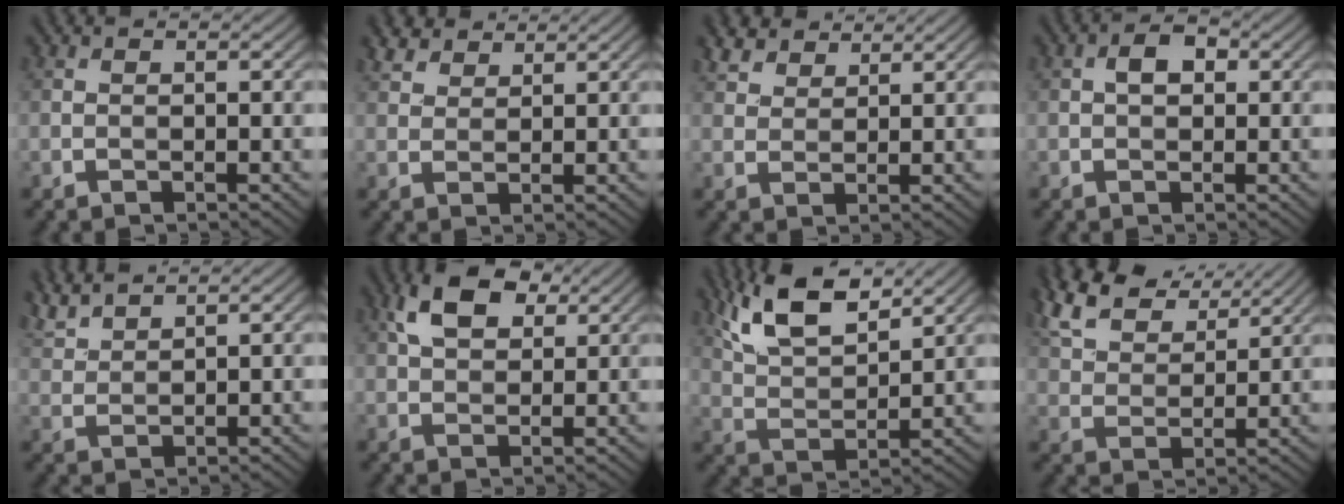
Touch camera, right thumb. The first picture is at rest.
{"total": 3.4, "force": [2.7, 1.6, 1.3], "torque": [-0.032, 0.007, 0.058]}
{"total": 4.1, "force": [3.2, 2.0, 1.6], "torque": [-0.041, 0.008, 0.067]}
{"total": 2.7, "force": [0.4, 1.8, 2.0], "torque": [-0.034, 0.004, 0.002]}
{"total": 4.3, "force": [3.8, 0.7, 1.8], "torque": [-0.048, 0.010, 0.083]}
{"total": 7.2, "force": [3.3, 4.1, 4.9], "torque": [-0.101, 0.009, 0.058]}
{"total": 10.1, "force": [6.7, 3.6, 6.7], "torque": [-0.151, 0.008, 0.135]}
{"total": 10.2, "force": [7.4, 4.3, 5.6], "torque": [-0.150, 0.021, 0.142]}